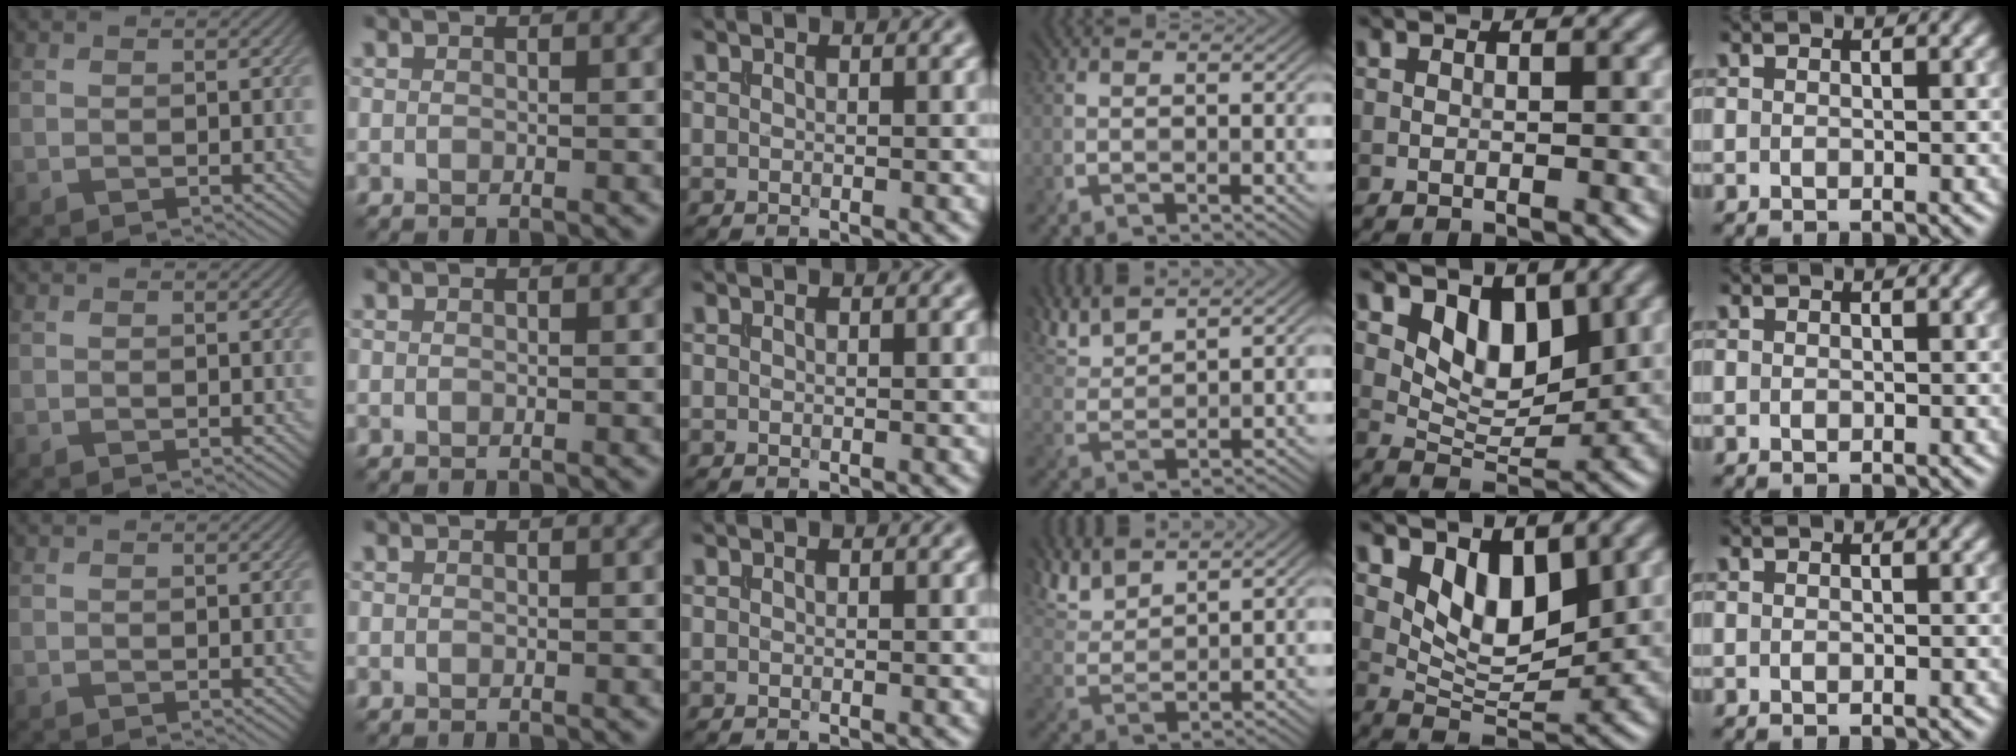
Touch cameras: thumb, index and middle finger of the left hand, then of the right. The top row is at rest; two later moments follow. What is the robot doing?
{"motion": "extract", "object": "file holder"}